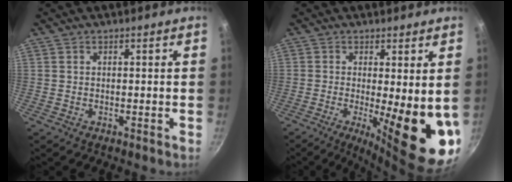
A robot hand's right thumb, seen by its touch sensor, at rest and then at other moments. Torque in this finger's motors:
{"motor_torque": [-0.15, 1.40, 1.77, -0.32, 0.16]}